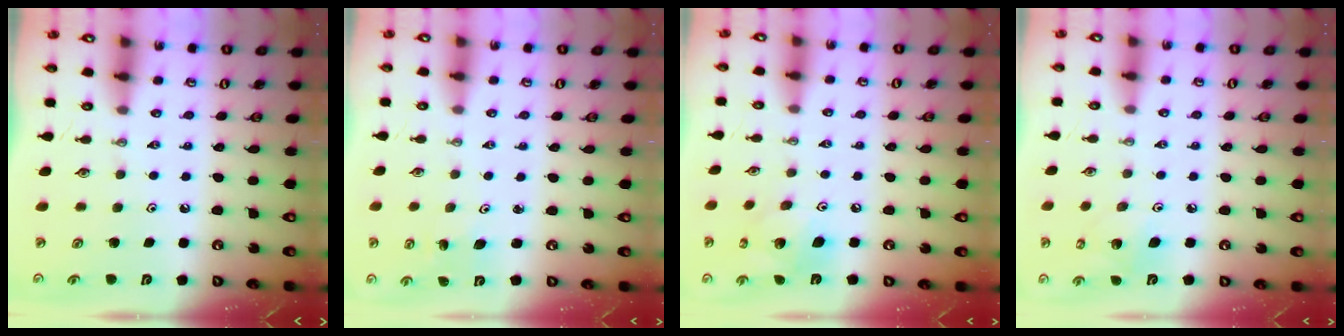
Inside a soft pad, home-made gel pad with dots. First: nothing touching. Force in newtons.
{"total": 2.3, "press": 2.3, "slide": 0.3}
{"total": 12.4, "press": 12.3, "slide": 1.3}
{"total": 7.2, "press": 6.9, "slide": 1.9}